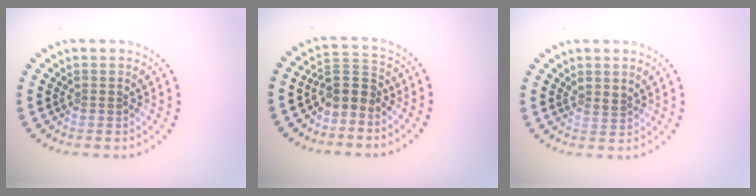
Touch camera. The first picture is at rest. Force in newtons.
{"total": 2.7, "press": 2.3, "slide": 1.5}
{"total": 0.8, "press": 0.5, "slide": 0.6}